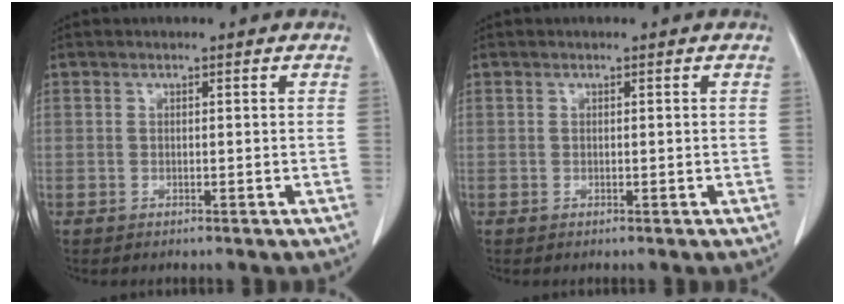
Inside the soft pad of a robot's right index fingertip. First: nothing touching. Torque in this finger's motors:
{"motor_torque": [-0.07, 0.03, -0.02, 0.00]}